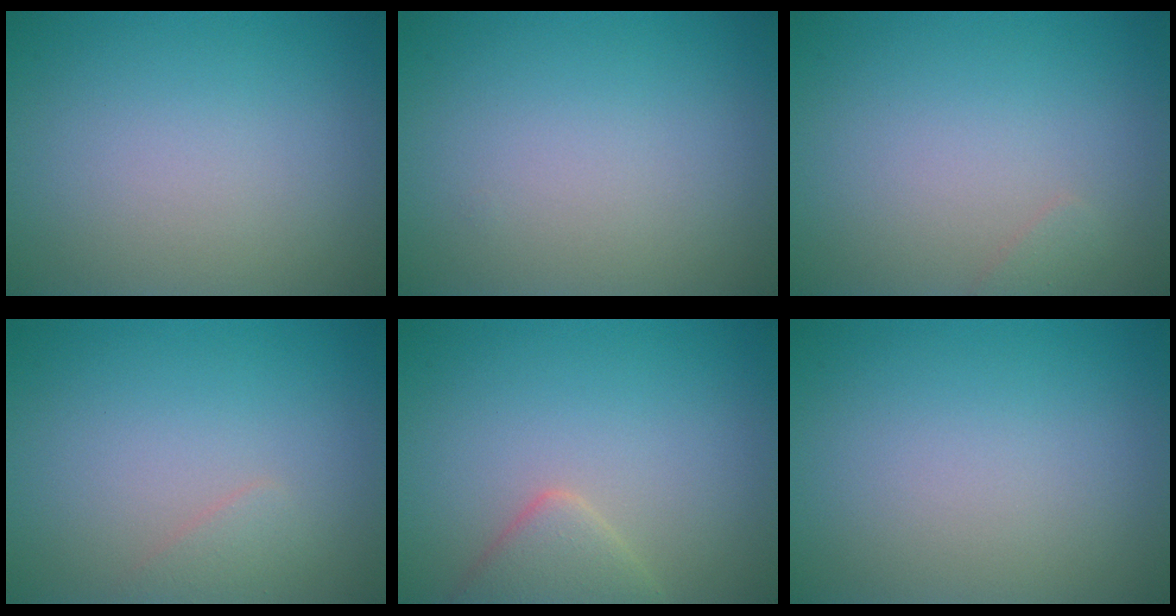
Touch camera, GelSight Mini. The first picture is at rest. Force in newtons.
{"total": 0.0}
{"total": 0.6, "press": 0.6, "slide": 0.1}
{"total": 0.9, "press": 0.9, "slide": 0.1}
{"total": 2.8, "press": 2.8, "slide": 0.1}
{"total": 0.0}